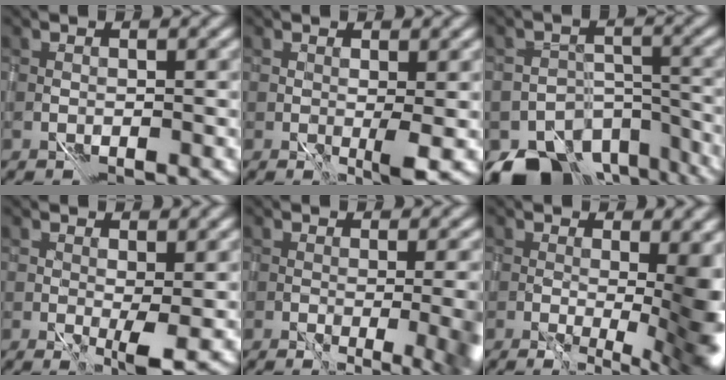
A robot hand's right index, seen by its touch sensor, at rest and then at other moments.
{"total": 1.7, "force": [1.2, -0.2, 1.3], "torque": [-0.021, 0.002, 0.022]}
{"total": 10.0, "force": [-7.4, 5.8, 3.2], "torque": [-0.028, -0.003, -0.089]}
{"total": 2.2, "force": [1.1, 0.0, 1.8], "torque": [-0.036, 0.001, 0.022]}
{"total": 9.4, "force": [-1.0, 4.2, 8.4], "torque": [-0.040, -0.002, 0.014]}
{"total": 10.4, "force": [0.7, 3.4, 9.8], "torque": [-0.080, 0.004, 0.021]}